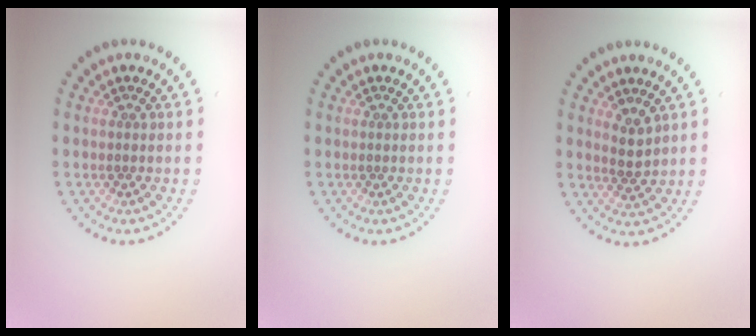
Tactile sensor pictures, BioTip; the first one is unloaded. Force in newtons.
{"total": 0.0}
{"total": 1.9, "press": 1.7, "slide": 0.8}